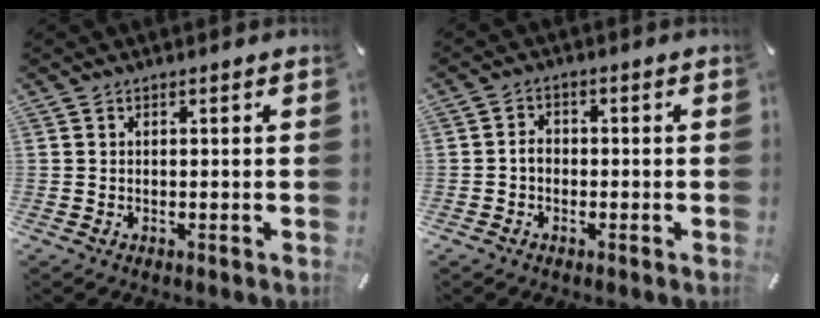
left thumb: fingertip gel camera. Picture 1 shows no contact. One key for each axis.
{"total": 2.9, "fx": -0.8, "fy": 2.3, "fz": 1.5, "tx": -0.030, "ty": 0.008, "tz": -0.017}